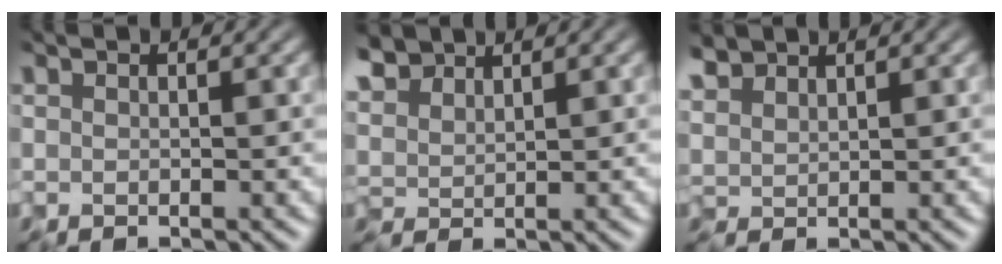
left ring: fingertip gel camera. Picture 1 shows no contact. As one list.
[{"total": 4.5, "force": [3.3, 2.1, 2.3], "torque": [-0.072, 0.006, 0.060]}, {"total": 2.8, "force": [2.2, 1.3, 1.3], "torque": [-0.047, 0.000, 0.048]}]